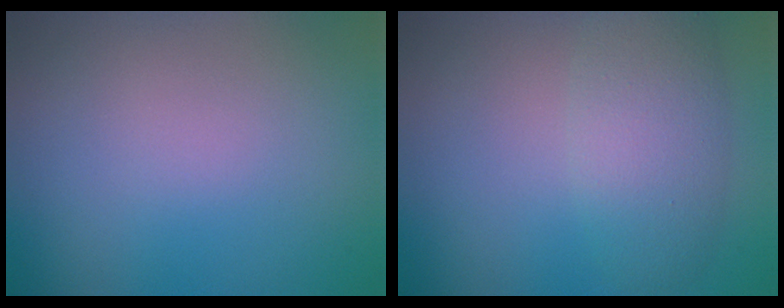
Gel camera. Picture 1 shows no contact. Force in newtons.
{"total": 4.2, "press": 4.2, "slide": 0.1}